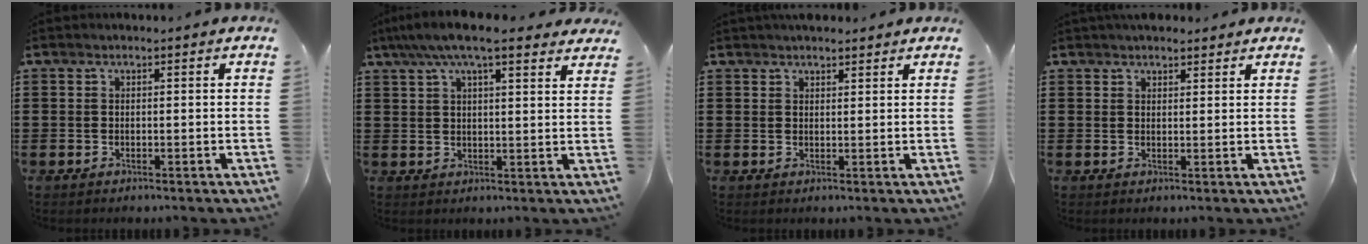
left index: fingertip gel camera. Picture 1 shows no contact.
{"total": 7.8, "force": [6.1, 1.3, 4.6], "torque": [-0.104, -0.004, 0.110]}
{"total": 2.0, "force": [1.9, 0.5, 0.2], "torque": [-0.008, 0.002, 0.037]}
{"total": 2.4, "force": [2.3, 0.7, 0.4], "torque": [-0.013, 0.001, 0.044]}